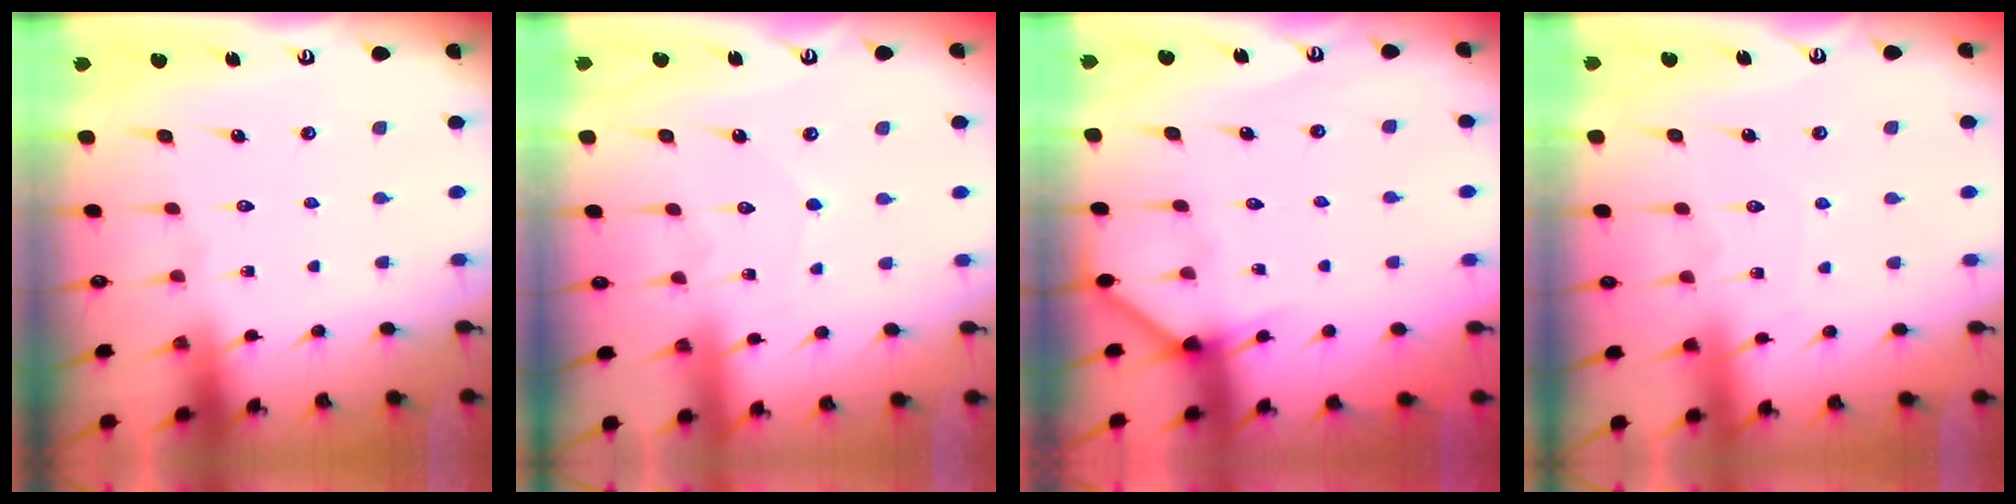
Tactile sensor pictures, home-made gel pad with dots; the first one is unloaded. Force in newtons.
{"total": 3.6, "press": 3.6, "slide": 0.3}
{"total": 4.6, "press": 4.6, "slide": 0.5}
{"total": 4.9, "press": 4.8, "slide": 0.6}